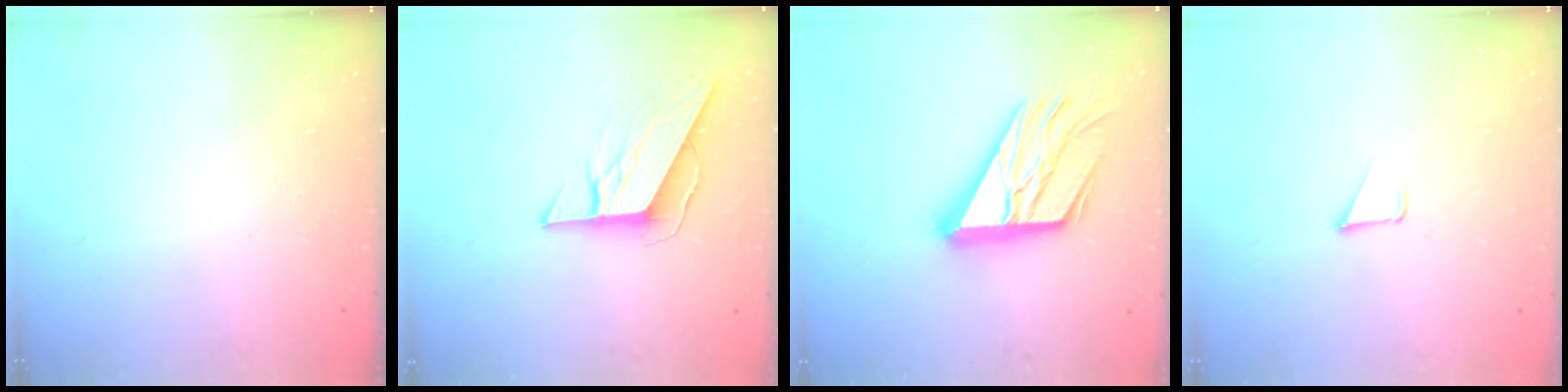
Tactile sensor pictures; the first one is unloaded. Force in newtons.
{"total": 8.0, "press": 8.0, "slide": 0.5}
{"total": 21.7, "press": 21.6, "slide": 2.2}
{"total": 1.7, "press": 1.7, "slide": 0.1}